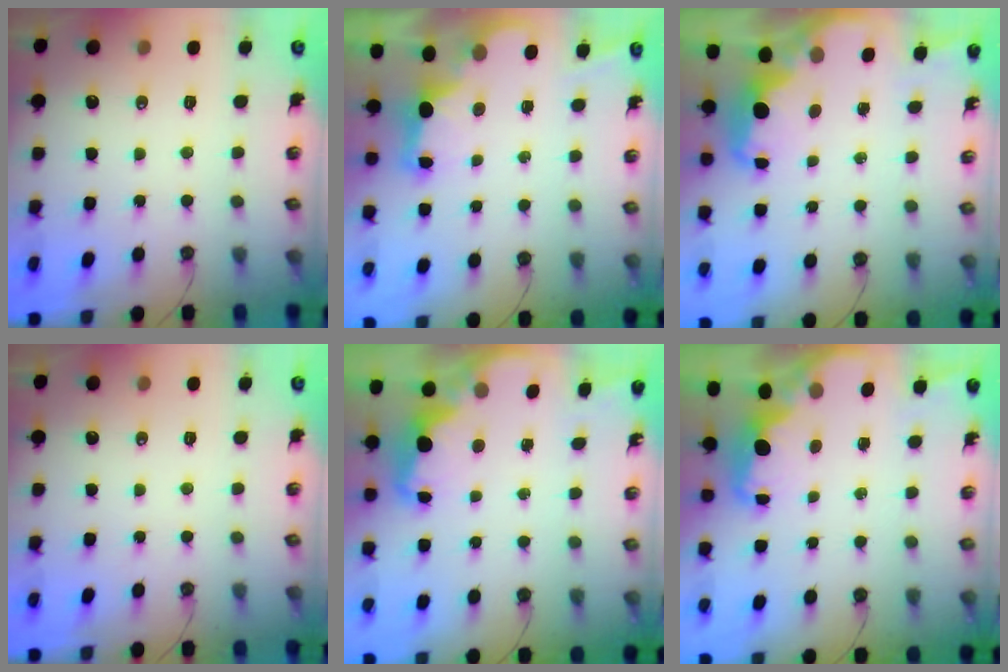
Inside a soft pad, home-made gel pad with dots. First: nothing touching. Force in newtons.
{"total": 2.4, "press": 2.3, "slide": 0.7}
{"total": 3.0, "press": 2.9, "slide": 0.6}
{"total": 0.0}
{"total": 2.1, "press": 2.0, "slide": 0.6}
{"total": 1.6, "press": 1.4, "slide": 0.7}